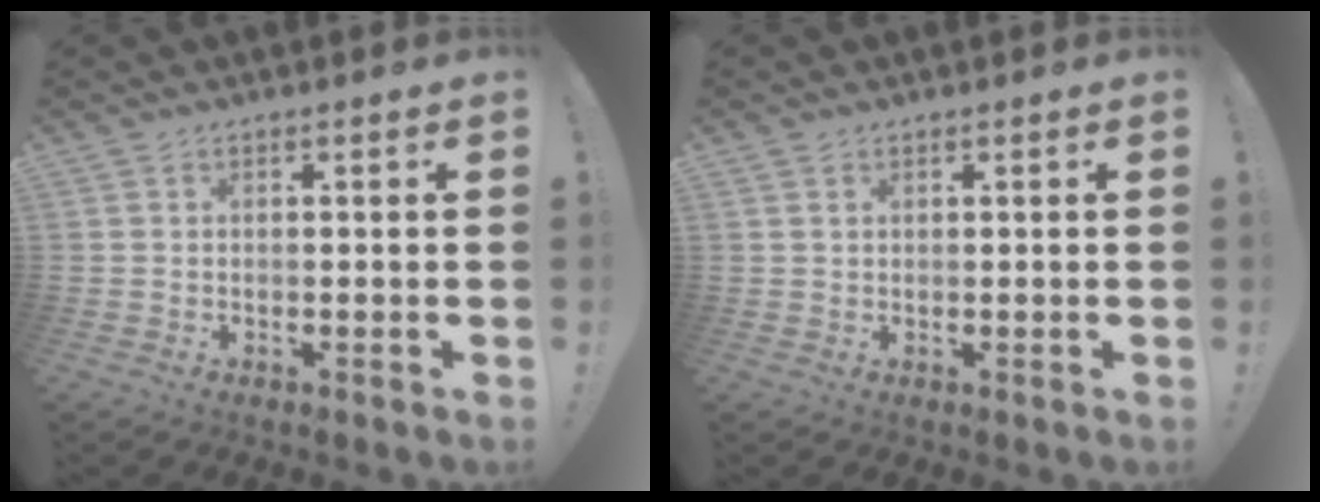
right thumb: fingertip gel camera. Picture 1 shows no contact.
{"total": 0.9, "force": [0.5, 0.7, 0.4], "torque": [-0.004, 0.000, 0.008]}